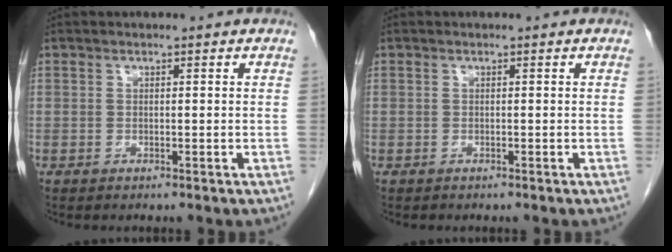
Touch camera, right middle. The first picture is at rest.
{"total": 0.9, "force": [-0.8, 0.5, 0.0], "torque": [-0.015, -0.003, -0.013]}